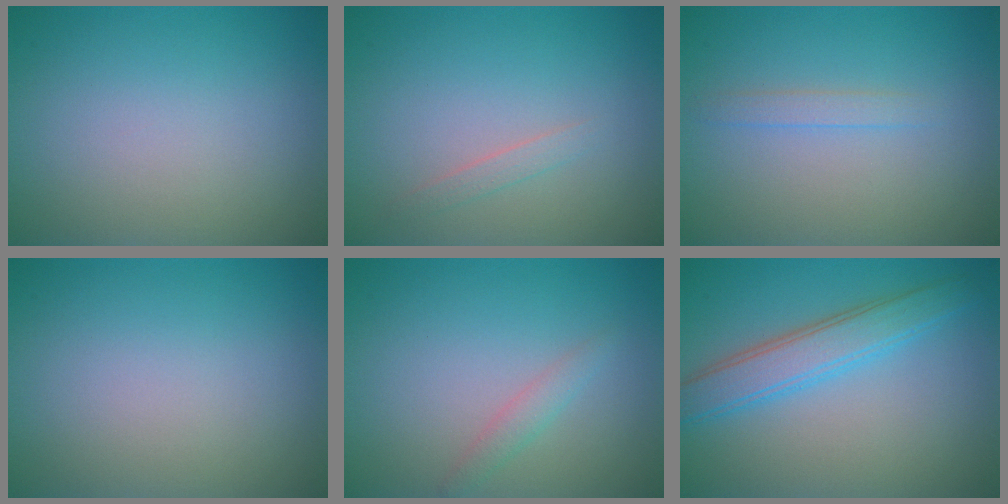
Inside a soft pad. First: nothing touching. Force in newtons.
{"total": 0.8, "press": 0.8, "slide": 0.1}
{"total": 1.1, "press": 1.1, "slide": 0.0}
{"total": 0.0}
{"total": 1.3, "press": 1.3, "slide": 0.0}
{"total": 4.1, "press": 4.1, "slide": 0.2}